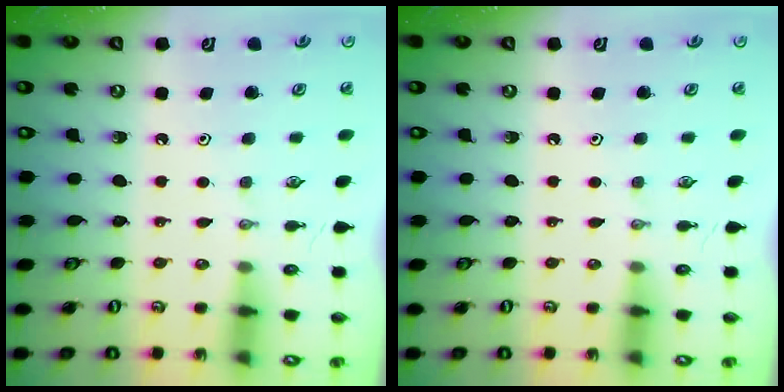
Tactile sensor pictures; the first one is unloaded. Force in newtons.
{"total": 0.0}